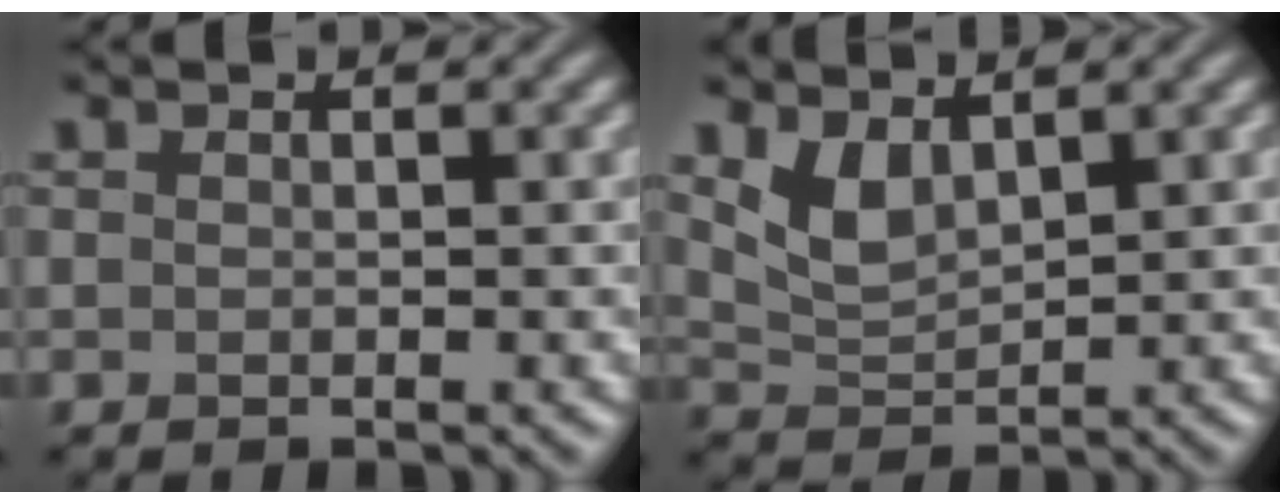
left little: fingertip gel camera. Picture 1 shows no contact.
{"total": 3.0, "force": [1.8, 1.5, 1.9], "torque": [-0.045, -0.008, 0.044]}